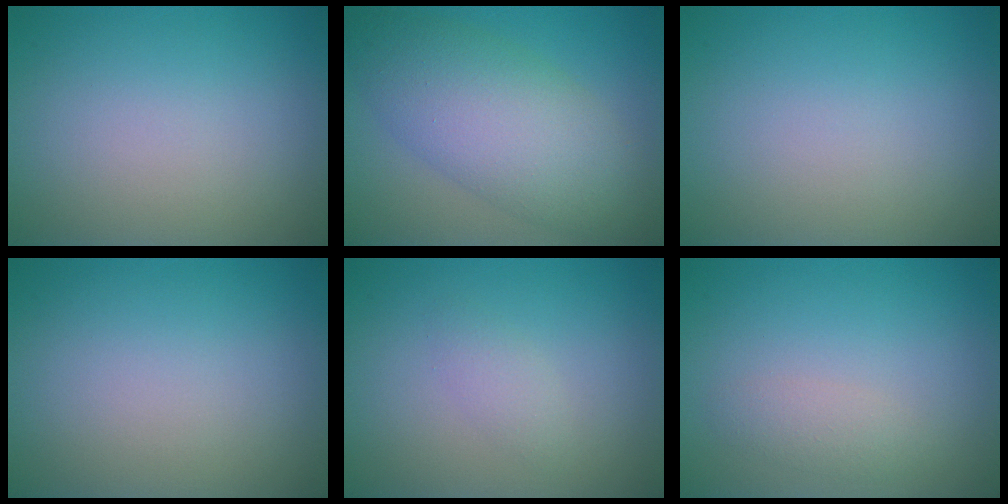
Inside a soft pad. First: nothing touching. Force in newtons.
{"total": 8.1, "press": 8.1, "slide": 0.2}
{"total": 0.0}
{"total": 0.0}
{"total": 1.2, "press": 1.2, "slide": 0.1}
{"total": 1.4, "press": 1.4, "slide": 0.1}